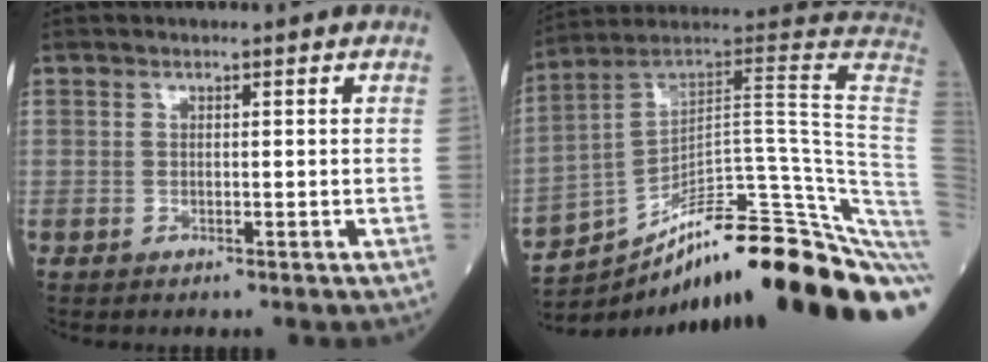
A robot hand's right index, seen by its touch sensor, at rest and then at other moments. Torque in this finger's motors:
{"motor_torque": [0.73, -1.30, 0.27, 0.15]}